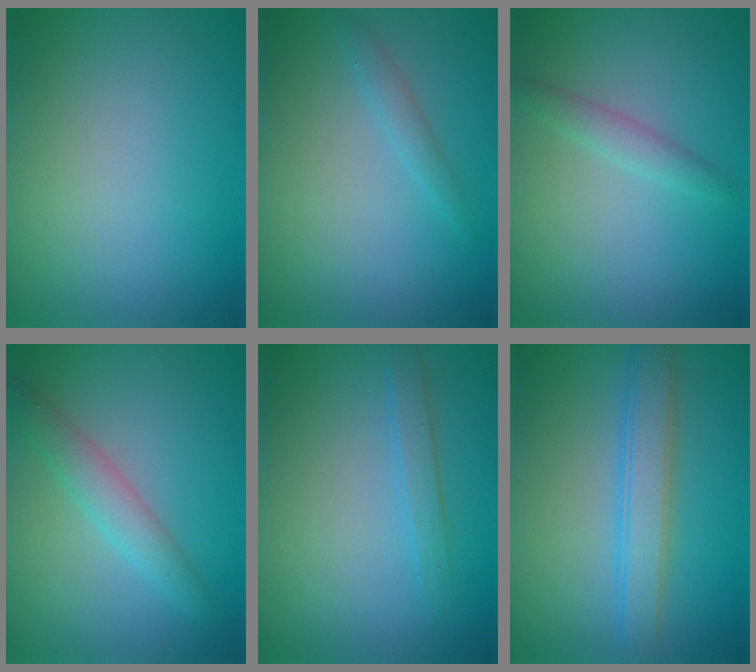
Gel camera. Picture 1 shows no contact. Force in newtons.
{"total": 1.3, "press": 1.3, "slide": 0.0}
{"total": 1.7, "press": 1.7, "slide": 0.1}
{"total": 2.9, "press": 2.9, "slide": 0.1}
{"total": 1.7, "press": 1.7, "slide": 0.0}
{"total": 3.9, "press": 3.9, "slide": 0.1}